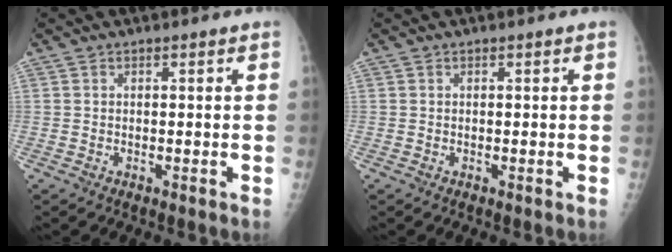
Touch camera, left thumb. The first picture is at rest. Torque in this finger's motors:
{"motor_torque": [0.00, -0.01, 0.10, 0.04, 0.00]}